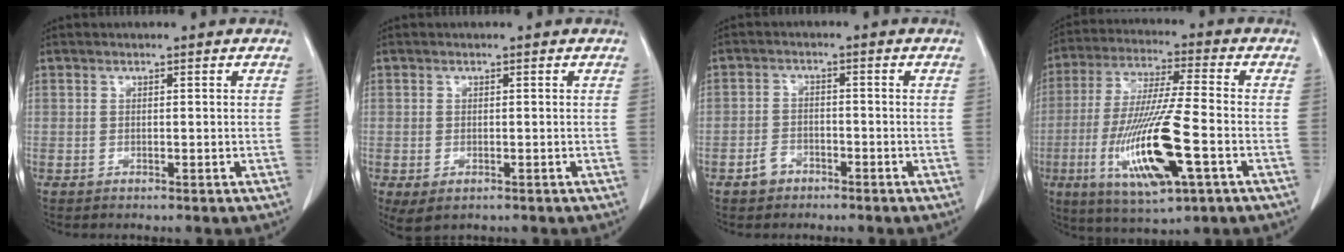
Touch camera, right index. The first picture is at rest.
{"total": 3.5, "force": [-1.8, 1.9, 2.4], "torque": [-0.045, -0.010, -0.020]}
{"total": 3.0, "force": [-2.0, 2.0, 0.9], "torque": [-0.016, 0.006, -0.034]}
{"total": 16.5, "force": [-4.9, 1.8, 15.6], "torque": [-0.315, -0.023, -0.081]}